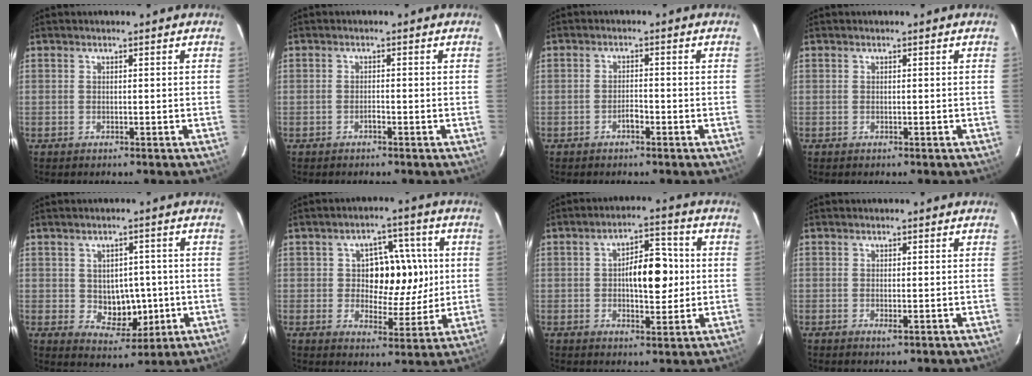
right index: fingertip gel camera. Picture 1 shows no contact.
{"total": 0.8, "force": [-0.6, 0.1, 0.5], "torque": [-0.010, 0.002, -0.010]}
{"total": 1.7, "force": [-1.1, 0.5, 1.3], "torque": [-0.020, 0.003, -0.019]}
{"total": 0.0}
{"total": 6.9, "force": [-0.4, 4.8, 4.9], "torque": [-0.063, 0.003, 0.008]}
{"total": 9.9, "force": [1.2, 5.8, 7.9], "torque": [-0.103, 0.022, 0.027]}
{"total": 8.7, "force": [0.3, 3.6, 7.9], "torque": [-0.124, 0.019, 0.007]}
{"total": 1.0, "force": [-0.3, 0.2, 0.9], "torque": [-0.016, -0.004, -0.005]}